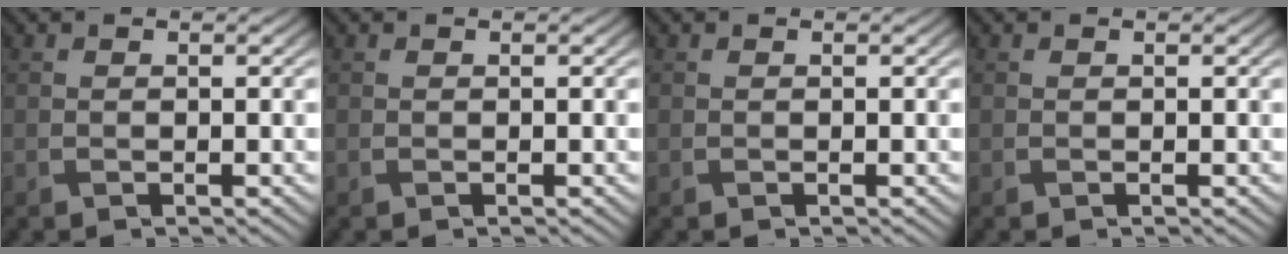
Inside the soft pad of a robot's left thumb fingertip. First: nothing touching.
{"total": 0.0}
{"total": 0.0}
{"total": 0.0}